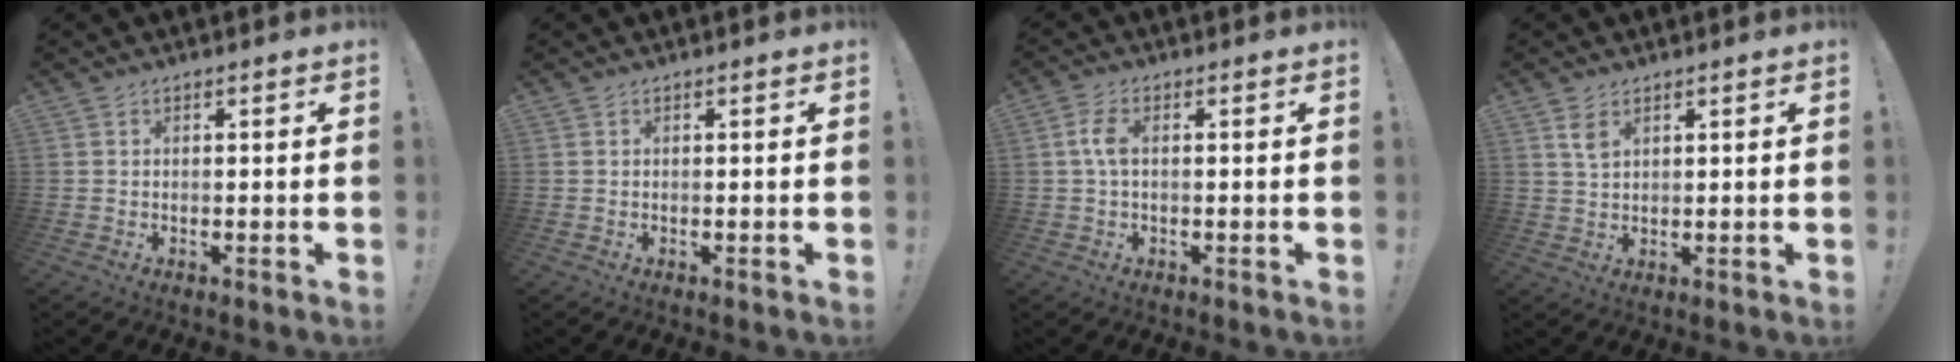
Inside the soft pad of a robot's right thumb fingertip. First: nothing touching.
{"total": 0.0}
{"total": 4.5, "force": [0.2, 2.2, 4.0], "torque": [-0.083, 0.008, 0.004]}
{"total": 3.8, "force": [2.1, 1.8, 2.7], "torque": [-0.036, -0.013, 0.034]}